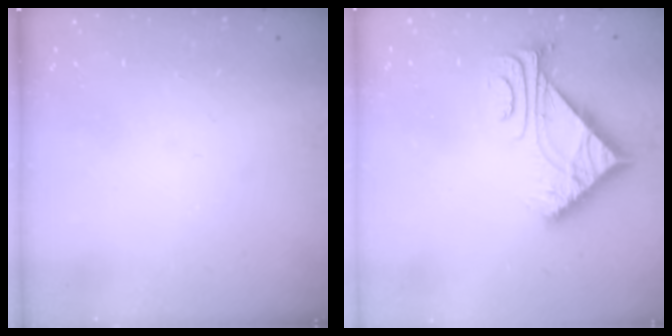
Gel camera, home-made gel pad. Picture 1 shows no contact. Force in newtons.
{"total": 6.1, "press": 6.1, "slide": 0.7}